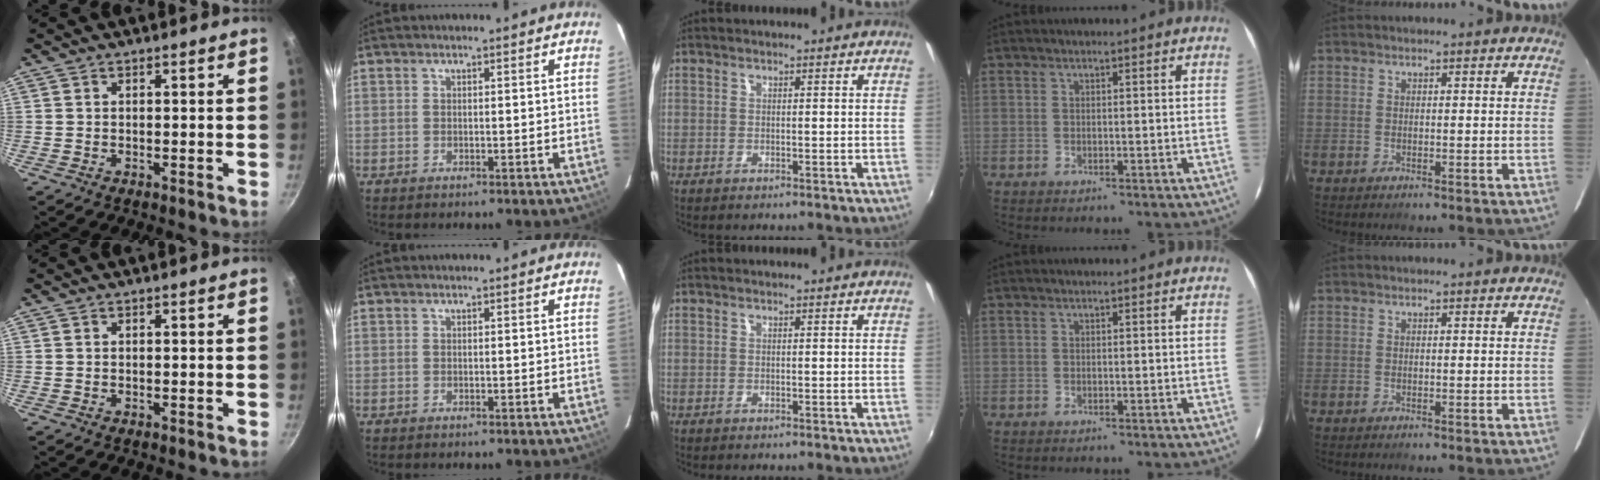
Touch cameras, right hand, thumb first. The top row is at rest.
{}